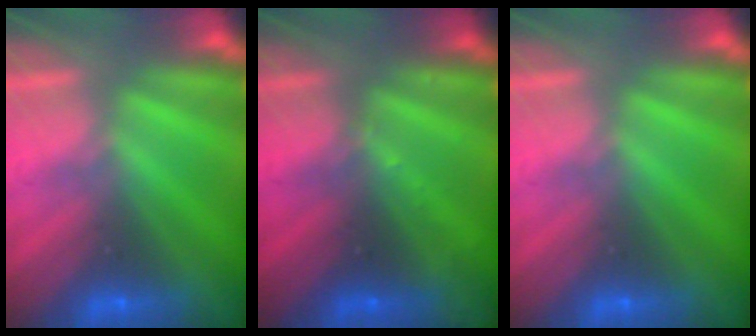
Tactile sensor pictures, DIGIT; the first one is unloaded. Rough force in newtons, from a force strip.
{"total": 2.6}
{"total": 0.0}